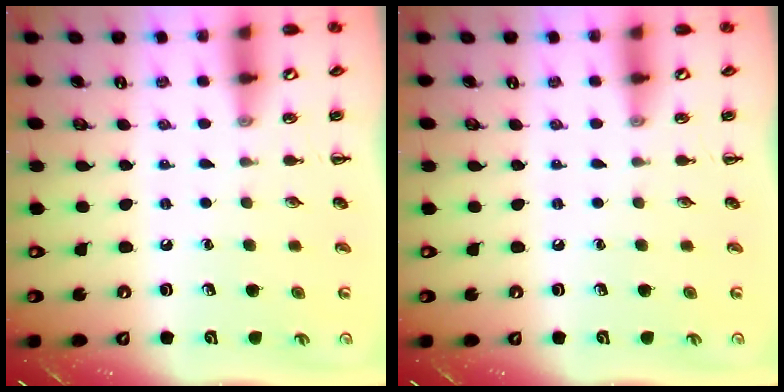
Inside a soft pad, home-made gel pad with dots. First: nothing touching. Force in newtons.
{"total": 0.0}